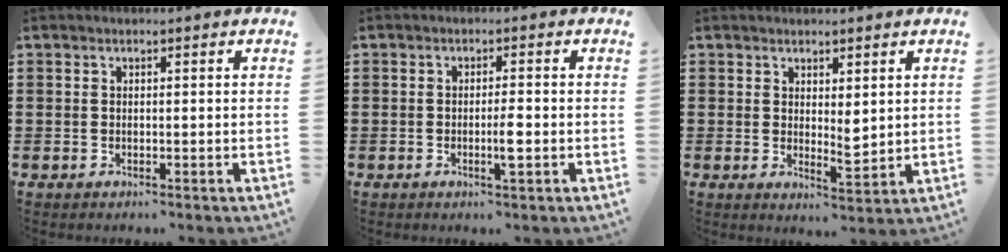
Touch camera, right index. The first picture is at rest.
{"total": 2.9, "force": [-0.8, 0.3, 2.8], "torque": [-0.054, -0.004, -0.016]}
{"total": 3.1, "force": [1.9, 1.5, 2.0], "torque": [-0.027, -0.008, 0.032]}